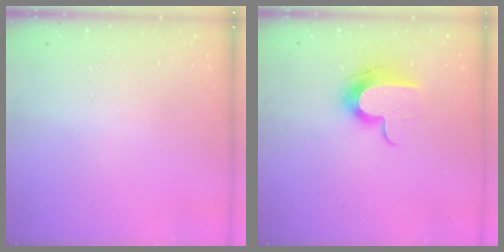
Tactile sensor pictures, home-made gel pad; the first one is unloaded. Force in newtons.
{"total": 11.8, "press": 11.8, "slide": 0.7}